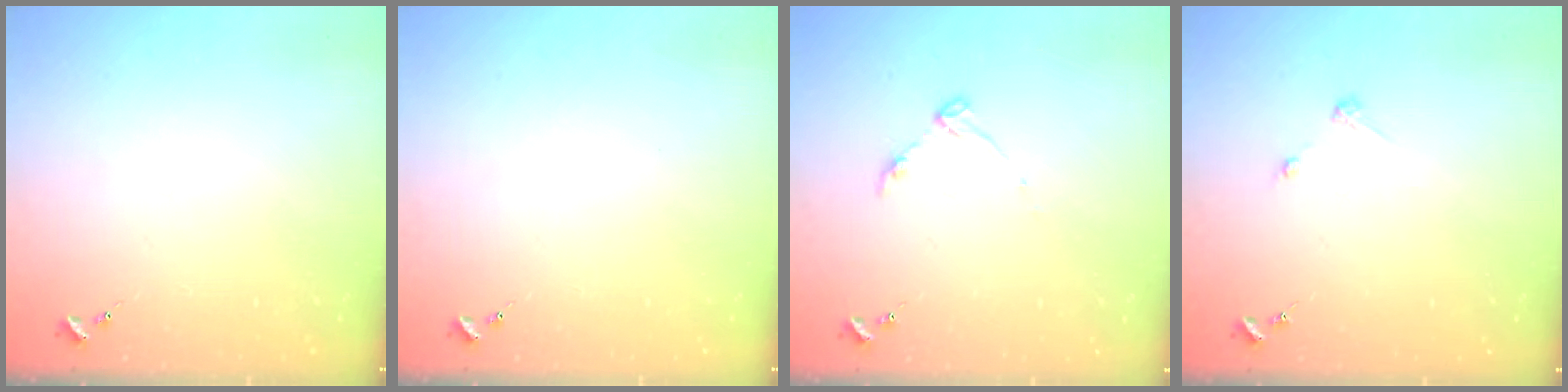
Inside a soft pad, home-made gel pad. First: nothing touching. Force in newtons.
{"total": 0.0}
{"total": 4.0, "press": 4.0, "slide": 0.5}
{"total": 2.7, "press": 2.7, "slide": 0.3}